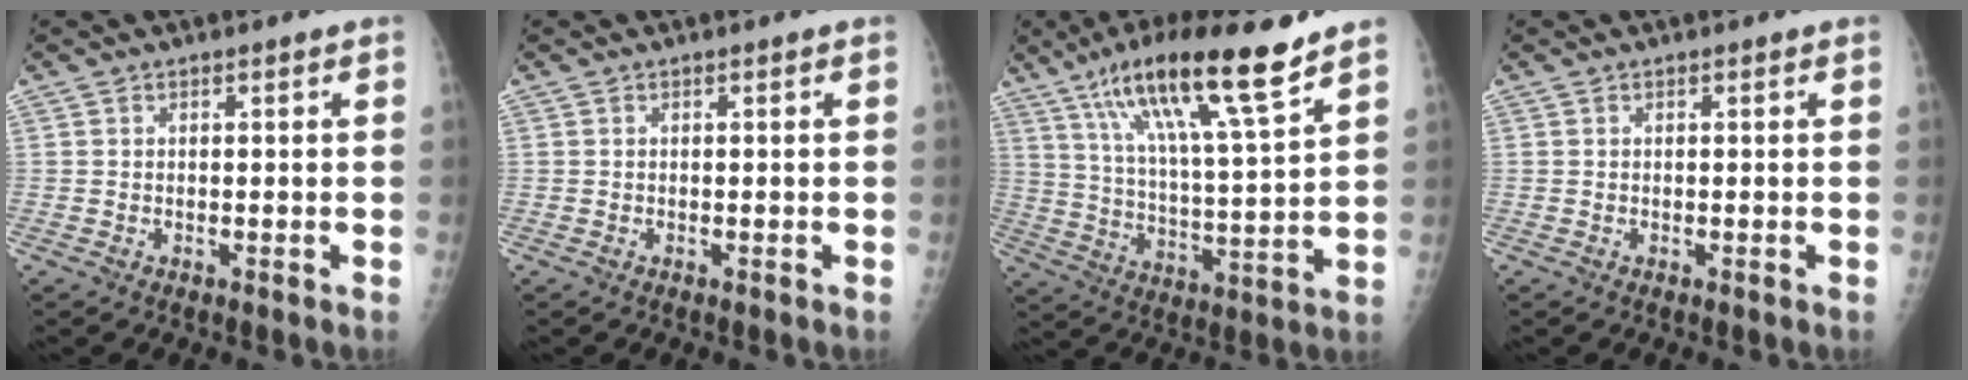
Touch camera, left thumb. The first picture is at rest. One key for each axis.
{"total": 0.0}
{"total": 18.5, "fx": 12.4, "fy": 2.1, "fz": 13.6, "tx": -0.227, "ty": -0.052, "tz": 0.215}
{"total": 0.0}